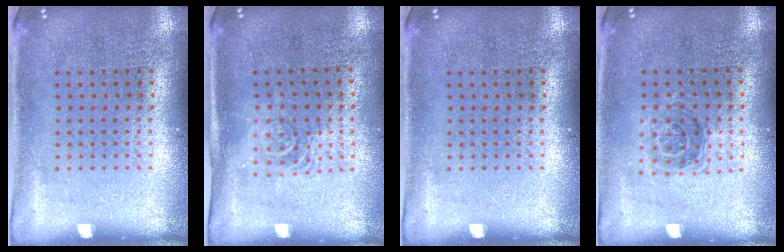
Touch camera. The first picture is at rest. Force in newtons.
{"total": 1.6, "press": 1.3, "slide": 0.9}
{"total": 0.0}
{"total": 1.1, "press": 1.0, "slide": 0.4}